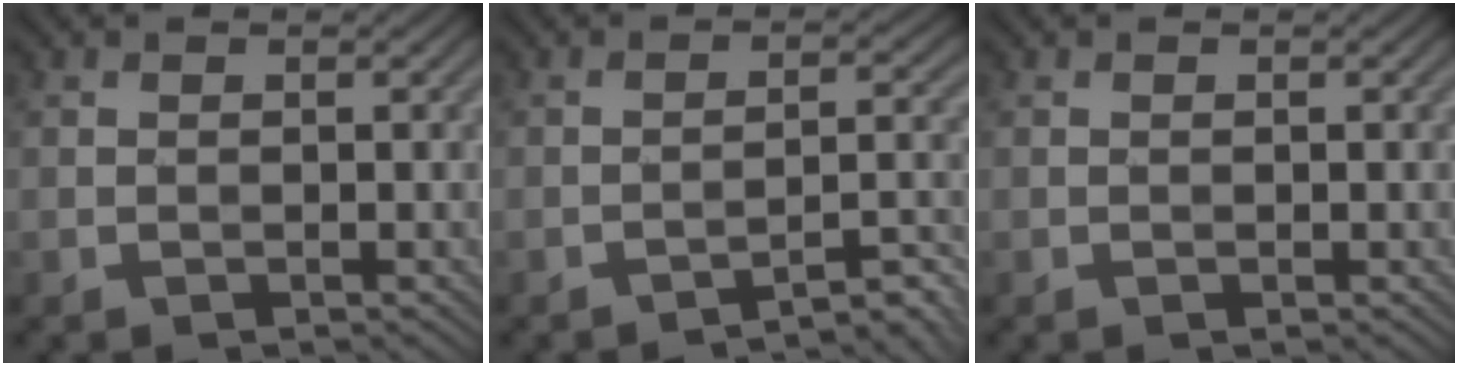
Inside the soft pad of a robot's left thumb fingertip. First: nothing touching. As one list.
[{"total": 4.3, "force": [-3.6, 0.4, 2.3], "torque": [-0.028, 0.019, -0.053]}, {"total": 0.0}]